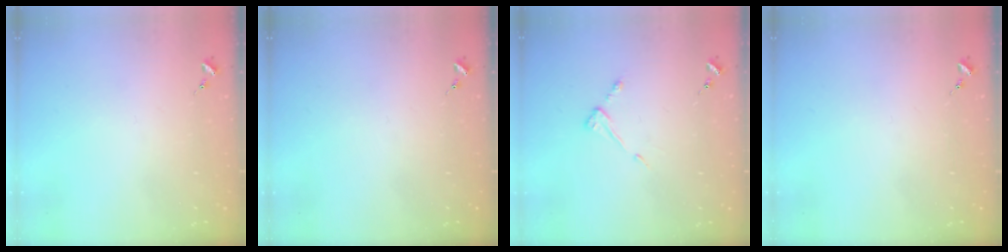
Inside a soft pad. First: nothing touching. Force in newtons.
{"total": 0.0}
{"total": 4.4, "press": 4.4, "slide": 0.4}
{"total": 0.0}